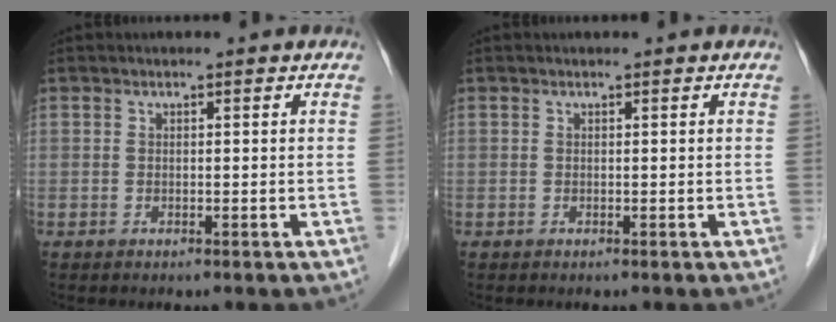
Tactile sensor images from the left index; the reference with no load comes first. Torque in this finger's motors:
{"motor_torque": [0.14, 0.01, -0.01, -0.01]}